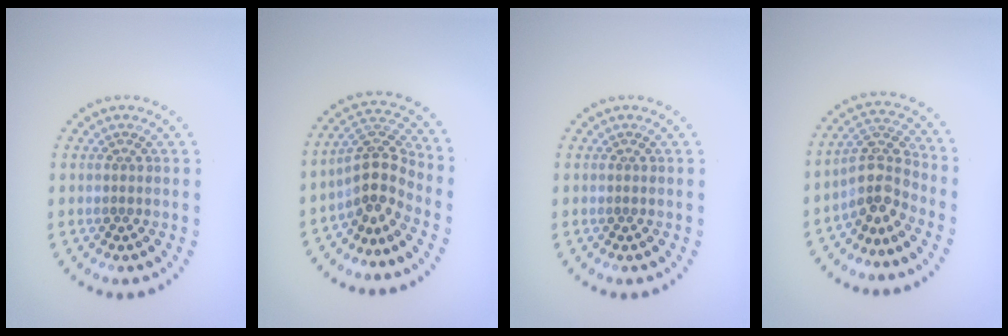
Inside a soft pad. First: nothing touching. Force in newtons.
{"total": 3.7, "press": 2.8, "slide": 2.3}
{"total": 0.0}
{"total": 3.8, "press": 2.8, "slide": 2.6}